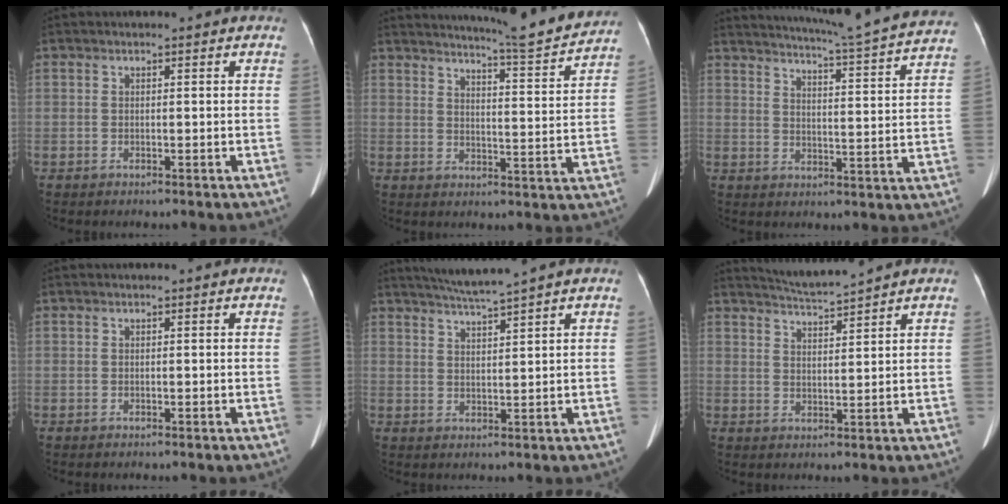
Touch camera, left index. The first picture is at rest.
{"total": 12.3, "force": [11.6, -0.7, 4.0], "torque": [-0.067, -0.029, 0.150]}
{"total": 20.7, "force": [19.1, -0.7, 7.8], "torque": [-0.129, -0.048, 0.235]}
{"total": 0.0}
{"total": 5.1, "force": [4.4, -1.6, 2.1], "torque": [-0.041, -0.001, 0.083]}
{"total": 4.8, "force": [4.5, -1.3, 0.6], "torque": [-0.018, -0.004, 0.085]}